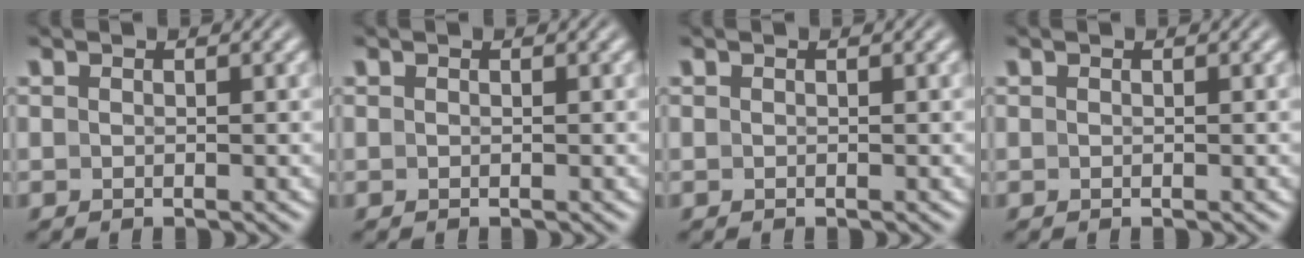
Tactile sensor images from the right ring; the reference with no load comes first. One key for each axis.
{"total": 0.0}
{"total": 0.0}
{"total": 0.0}